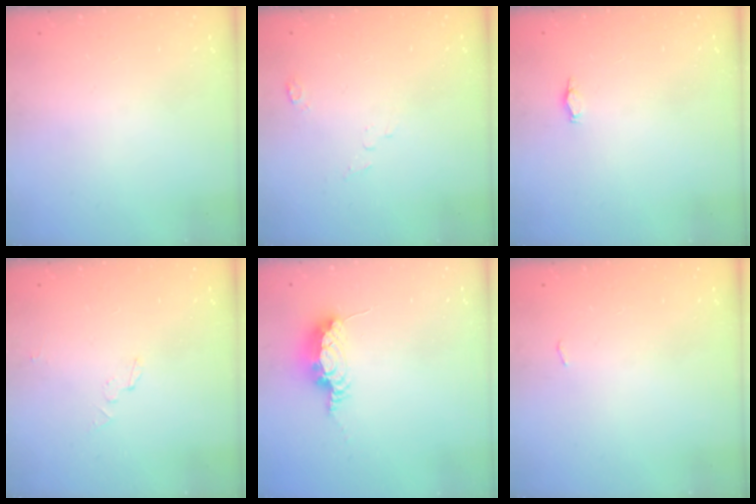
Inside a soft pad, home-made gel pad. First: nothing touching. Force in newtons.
{"total": 3.3, "press": 3.2, "slide": 0.4}
{"total": 2.2, "press": 1.9, "slide": 1.2}
{"total": 3.2, "press": 3.2, "slide": 0.2}
{"total": 7.8, "press": 7.8, "slide": 0.2}
{"total": 2.7, "press": 2.3, "slide": 1.4}